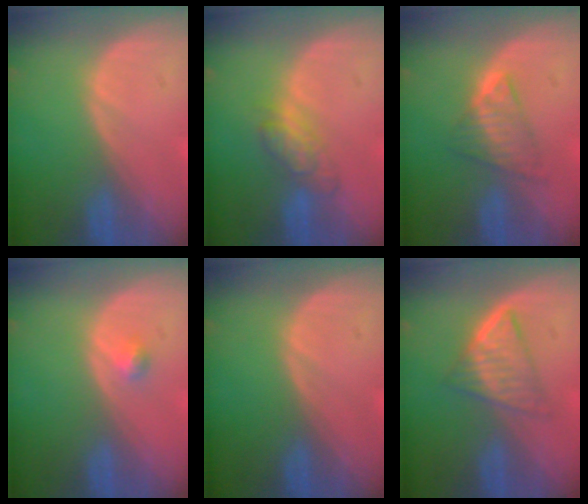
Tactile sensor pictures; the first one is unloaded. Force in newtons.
{"total": 5.0, "press": 4.6, "slide": 2.0}
{"total": 4.4, "press": 4.3, "slide": 0.8}
{"total": 1.5, "press": 1.3, "slide": 0.8}
{"total": 0.0}
{"total": 5.4, "press": 5.0, "slide": 2.0}